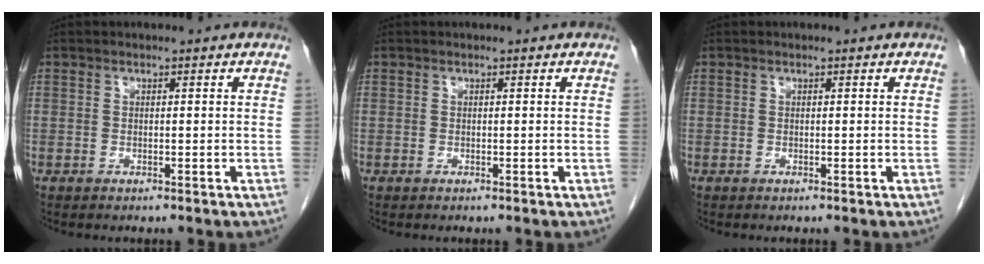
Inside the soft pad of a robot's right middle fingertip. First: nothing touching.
{"total": 0.0}
{"total": 0.0}